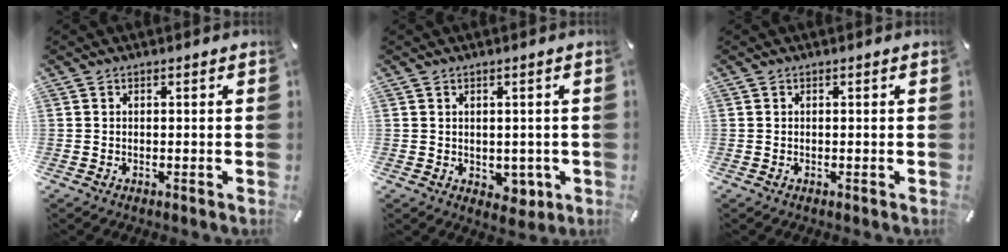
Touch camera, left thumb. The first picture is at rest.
{"total": 3.6, "force": [-0.4, 3.0, 1.9], "torque": [-0.007, -0.003, -0.008]}
{"total": 0.0}